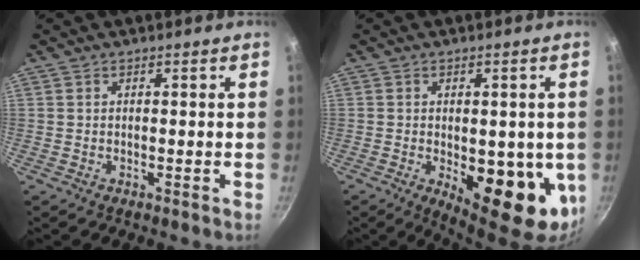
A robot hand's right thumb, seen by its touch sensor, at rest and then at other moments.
{"total": 16.2, "force": [-2.9, 7.5, 14.1], "torque": [-0.144, -0.024, -0.025]}